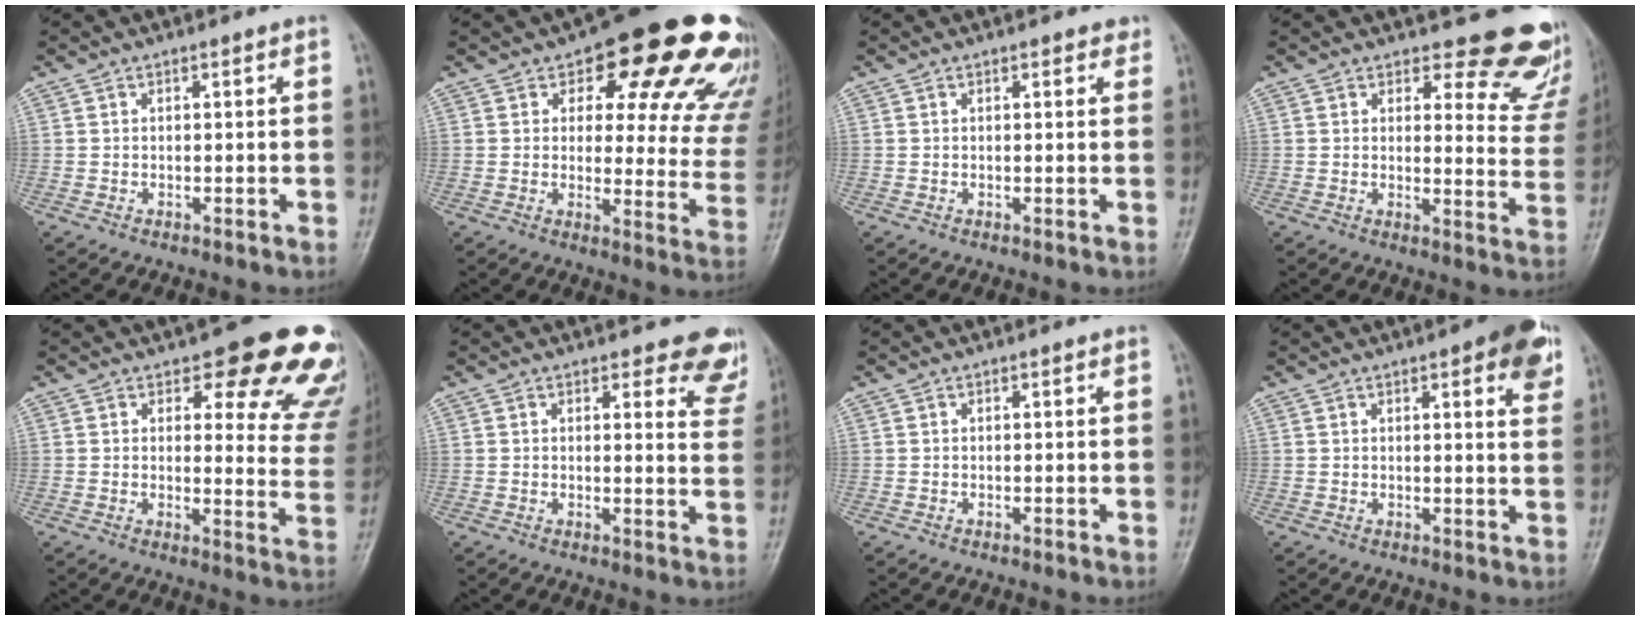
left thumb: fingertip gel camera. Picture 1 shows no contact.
{"total": 22.3, "force": [13.4, 9.7, 15.0], "torque": [-0.134, -0.058, 0.155]}
{"total": 1.3, "force": [0.9, 0.7, 0.7], "torque": [0.000, -0.003, 0.006]}
{"total": 14.0, "force": [12.3, 5.5, 4.1], "torque": [0.011, -0.110, 0.113]}
{"total": 17.1, "force": [11.9, 6.7, 10.3], "torque": [-0.062, -0.070, 0.121]}
{"total": 8.0, "force": [6.9, 2.9, 2.7], "torque": [0.015, -0.039, 0.050]}
{"total": 0.0}
{"total": 8.2, "force": [4.0, 2.4, 6.7], "torque": [-0.063, -0.011, 0.042]}